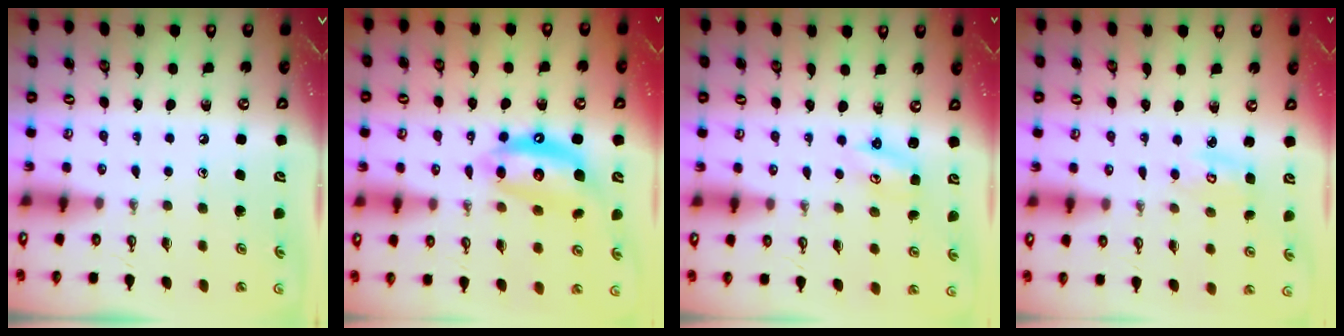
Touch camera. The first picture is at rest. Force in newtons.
{"total": 11.7, "press": 11.6, "slide": 1.1}
{"total": 2.2, "press": 2.1, "slide": 0.4}
{"total": 3.6, "press": 3.6, "slide": 0.2}